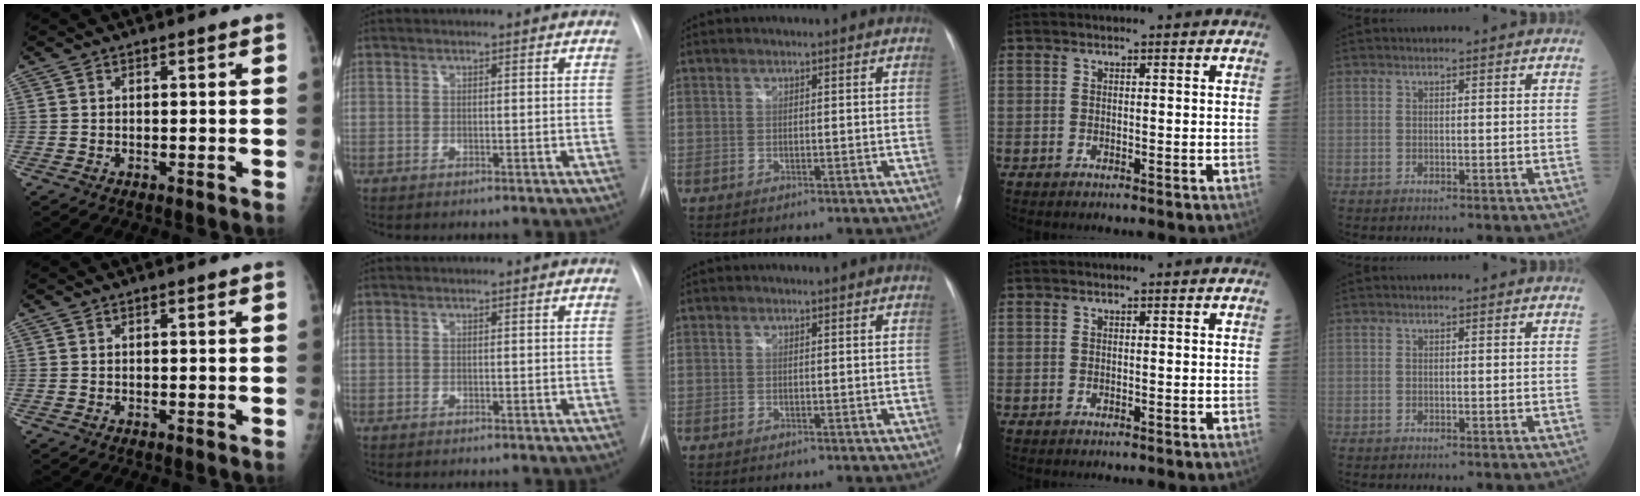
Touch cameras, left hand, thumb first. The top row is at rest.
{}